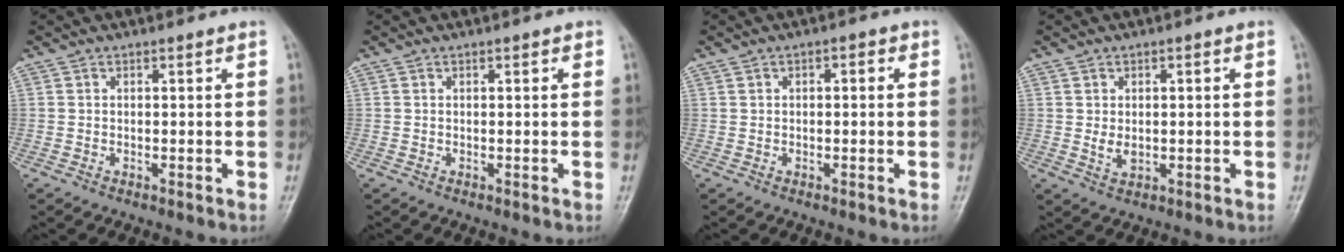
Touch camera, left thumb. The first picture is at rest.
{"total": 0.7, "force": [0.3, 0.3, 0.6], "torque": [-0.006, 0.001, 0.002]}
{"total": 1.6, "force": [0.4, 1.0, 1.2], "torque": [-0.009, 0.006, 0.003]}
{"total": 2.6, "force": [-0.1, 1.8, 1.9], "torque": [-0.032, -0.003, 0.003]}